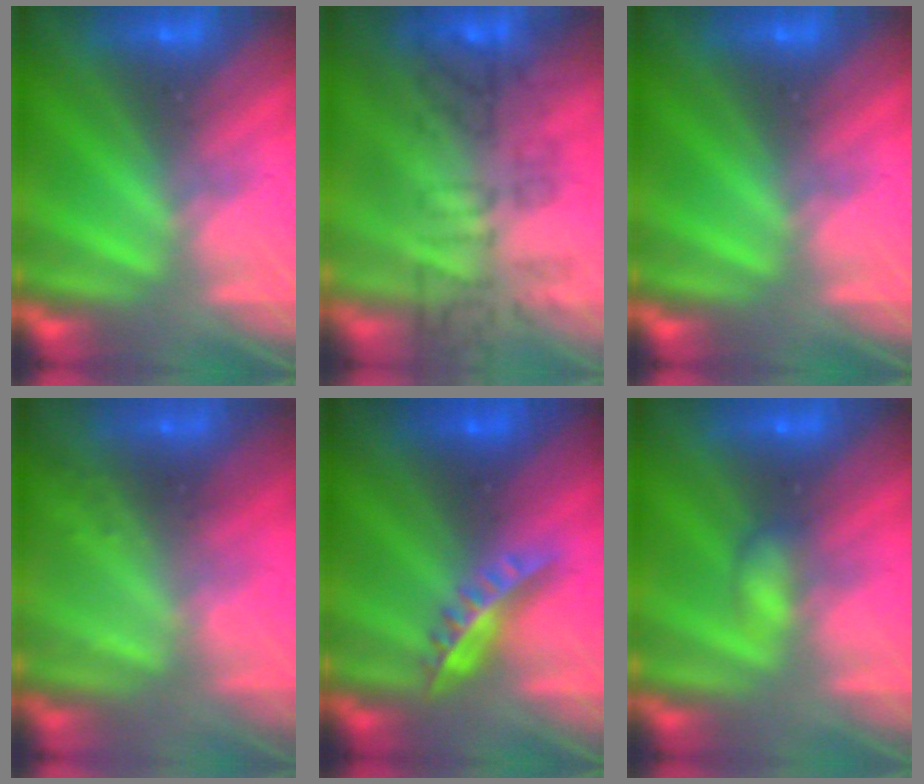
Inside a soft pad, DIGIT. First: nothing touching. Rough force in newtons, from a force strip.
{"total": 8.9}
{"total": 0.0}
{"total": 2.3}
{"total": 8.9}
{"total": 2.2}